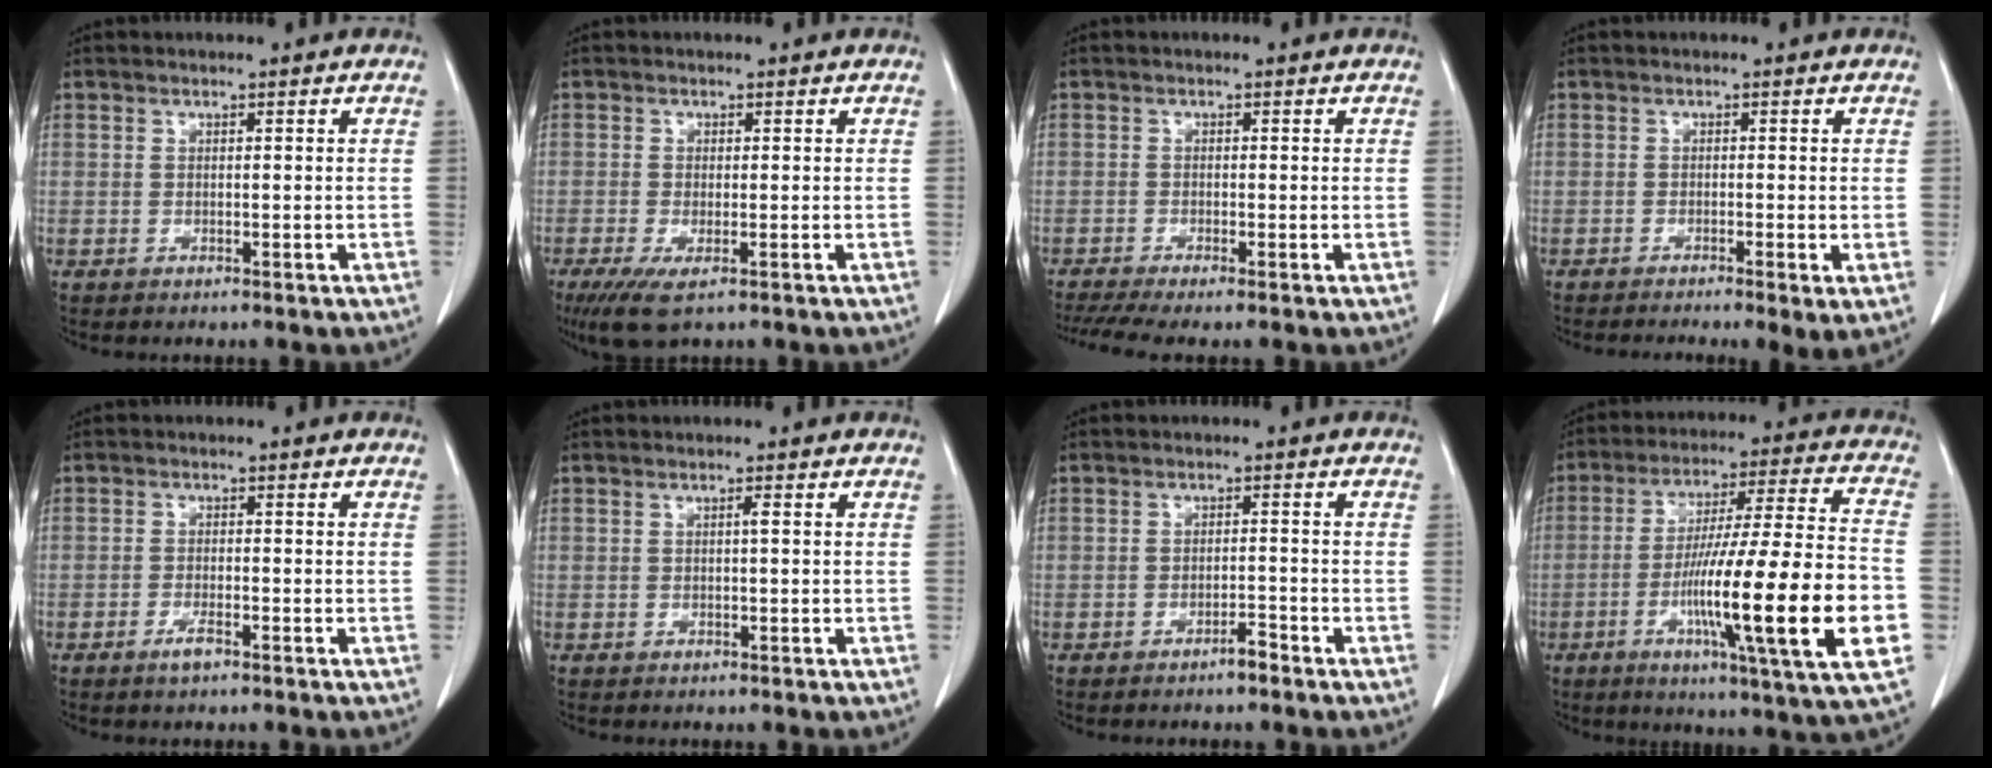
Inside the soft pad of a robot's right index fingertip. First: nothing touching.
{"total": 4.6, "force": [-2.5, 1.1, 3.7], "torque": [-0.071, -0.014, -0.040]}
{"total": 4.8, "force": [-3.5, 0.2, 3.3], "torque": [-0.063, -0.007, -0.062]}
{"total": 4.7, "force": [-2.7, 0.5, 3.8], "torque": [-0.052, -0.015, -0.042]}
{"total": 2.2, "force": [-1.5, 0.3, 1.5], "torque": [-0.032, -0.001, -0.029]}
{"total": 0.6, "force": [0.0, -0.1, 0.5], "torque": [-0.008, 0.000, 0.001]}
{"total": 1.9, "force": [-1.6, 0.2, 1.0], "torque": [-0.015, 0.000, -0.026]}
{"total": 23.1, "force": [-6.1, 0.2, 22.3], "torque": [-0.343, -0.015, -0.101]}